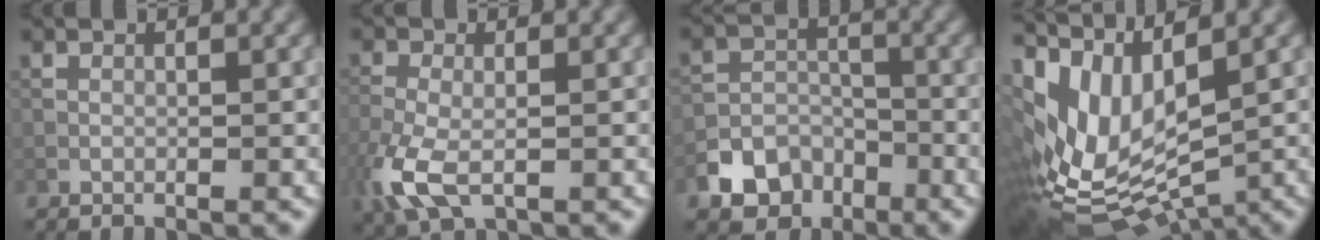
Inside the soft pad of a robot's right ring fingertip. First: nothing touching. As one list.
[{"total": 5.6, "force": [-2.1, 3.0, 4.3], "torque": [-0.117, -0.013, -0.048]}, {"total": 6.3, "force": [-4.0, 4.6, 1.6], "torque": [-0.009, -0.008, -0.075]}, {"total": 11.1, "force": [1.5, 5.5, 9.5], "torque": [-0.217, -0.014, 0.056]}]